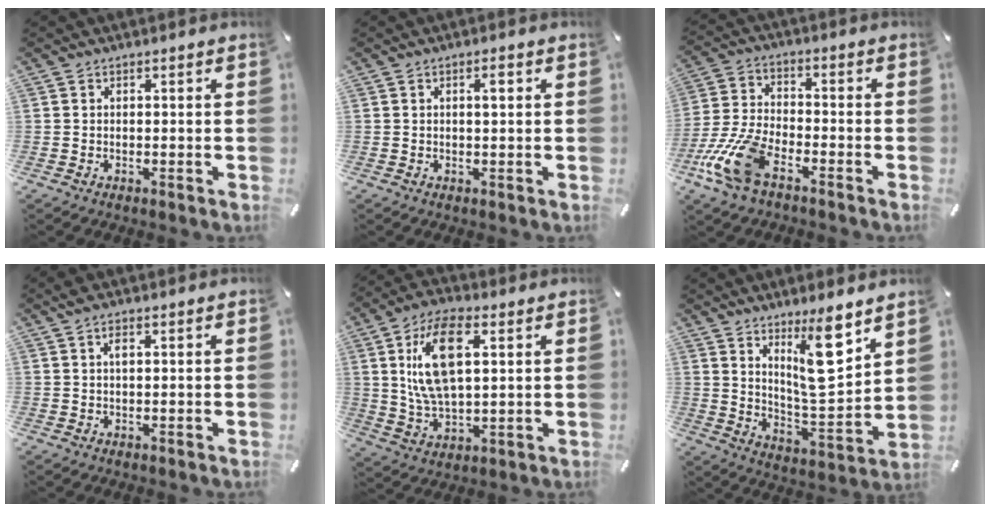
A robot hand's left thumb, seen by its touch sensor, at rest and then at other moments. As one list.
[{"total": 2.1, "force": [0.6, 0.5, 1.9], "torque": [-0.030, 0.001, 0.007]}, {"total": 12.7, "force": [-7.0, 5.8, 8.9], "torque": [-0.208, 0.014, -0.131]}, {"total": 1.8, "force": [0.7, 0.5, 1.6], "torque": [-0.034, 0.004, 0.011]}, {"total": 14.4, "force": [4.4, 6.9, 11.8], "torque": [-0.255, 0.000, 0.071]}, {"total": 14.8, "force": [8.2, 4.6, 11.4], "torque": [-0.159, -0.052, 0.136]}]